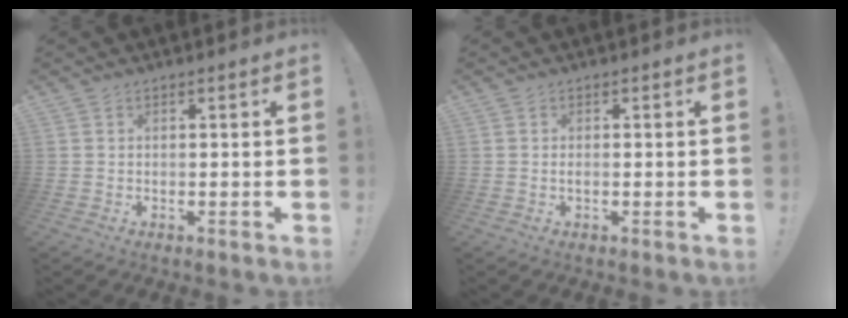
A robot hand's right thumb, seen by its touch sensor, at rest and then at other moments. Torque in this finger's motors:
{"motor_torque": [0.02, -0.21, -0.19, 0.32, 0.00]}